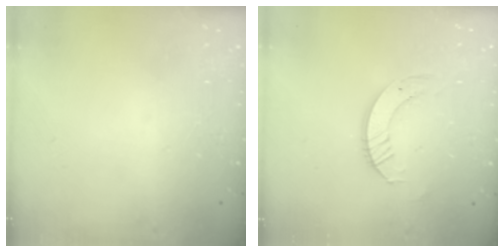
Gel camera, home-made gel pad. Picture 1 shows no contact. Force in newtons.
{"total": 5.7, "press": 5.7, "slide": 0.3}